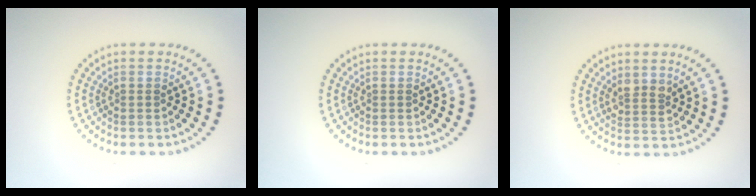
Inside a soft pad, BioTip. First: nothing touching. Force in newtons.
{"total": 0.0}
{"total": 1.8, "press": 1.6, "slide": 1.0}